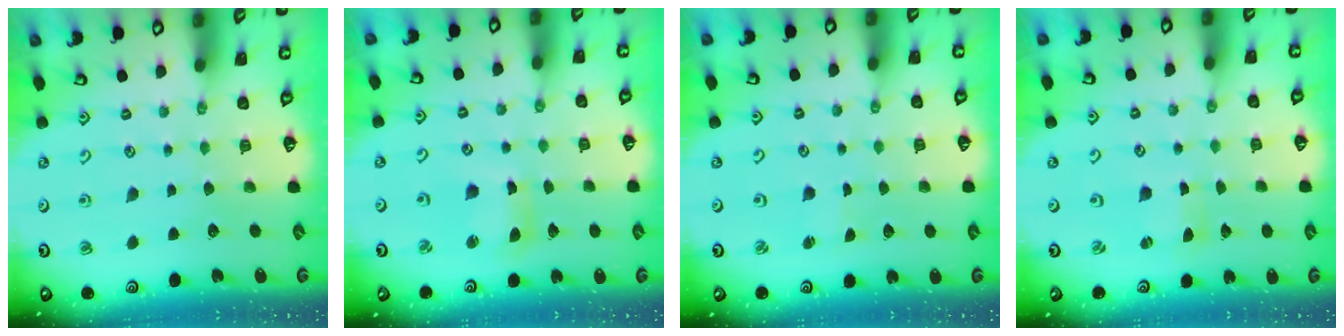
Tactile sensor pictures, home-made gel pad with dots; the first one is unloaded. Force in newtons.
{"total": 5.7, "press": 5.6, "slide": 0.8}
{"total": 1.1, "press": 1.1, "slide": 0.2}
{"total": 1.0, "press": 1.0, "slide": 0.2}